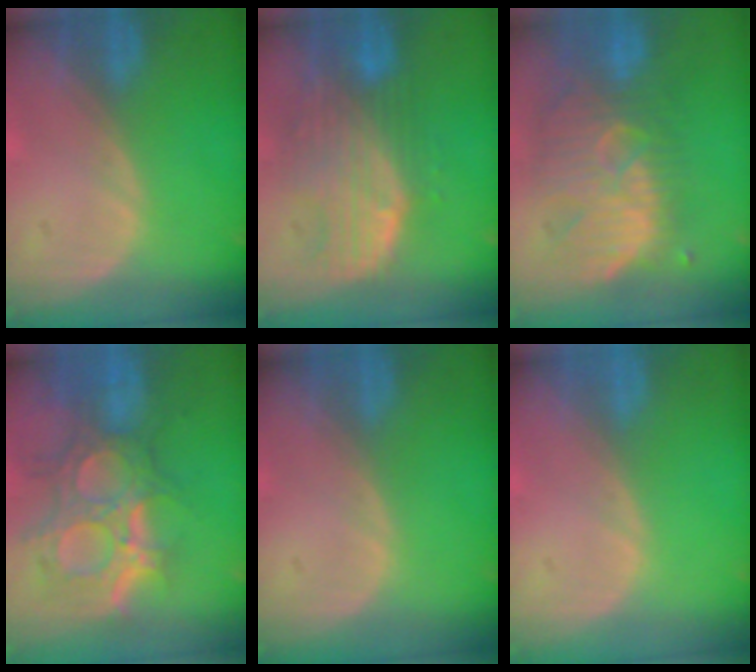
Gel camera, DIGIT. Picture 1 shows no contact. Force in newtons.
{"total": 9.9, "press": 8.7, "slide": 4.8}
{"total": 11.1, "press": 10.6, "slide": 3.2}
{"total": 12.1, "press": 10.8, "slide": 5.5}
{"total": 0.0}
{"total": 0.0}